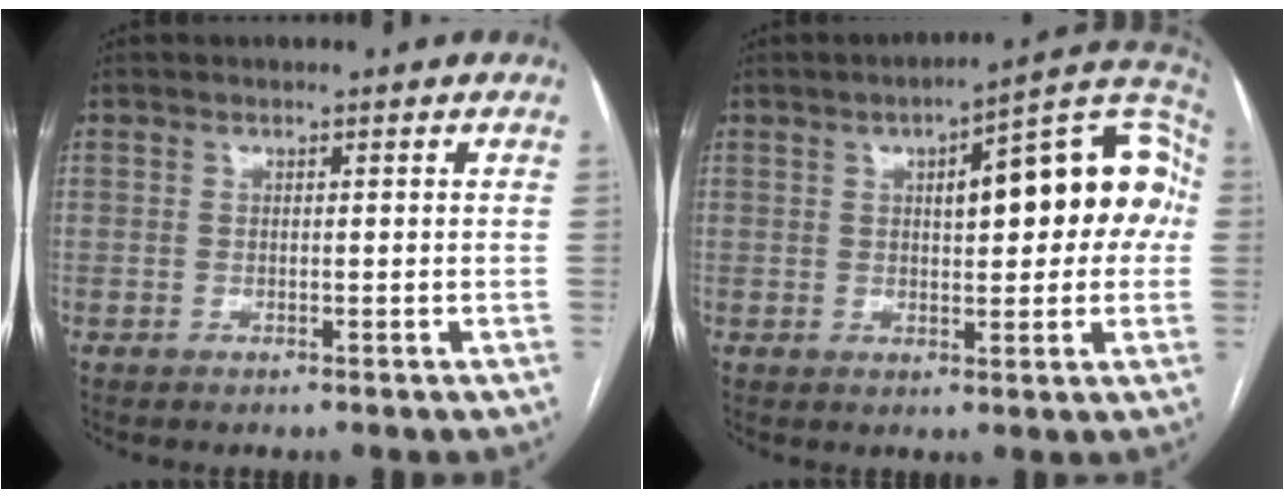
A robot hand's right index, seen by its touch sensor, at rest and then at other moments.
{"total": 16.6, "force": [2.7, 5.0, 15.6], "torque": [-0.198, 0.044, 0.032]}